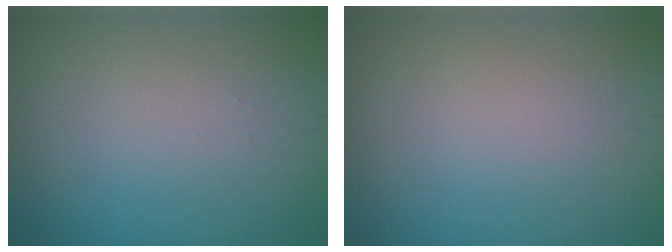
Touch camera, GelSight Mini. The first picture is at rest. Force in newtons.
{"total": 0.0}